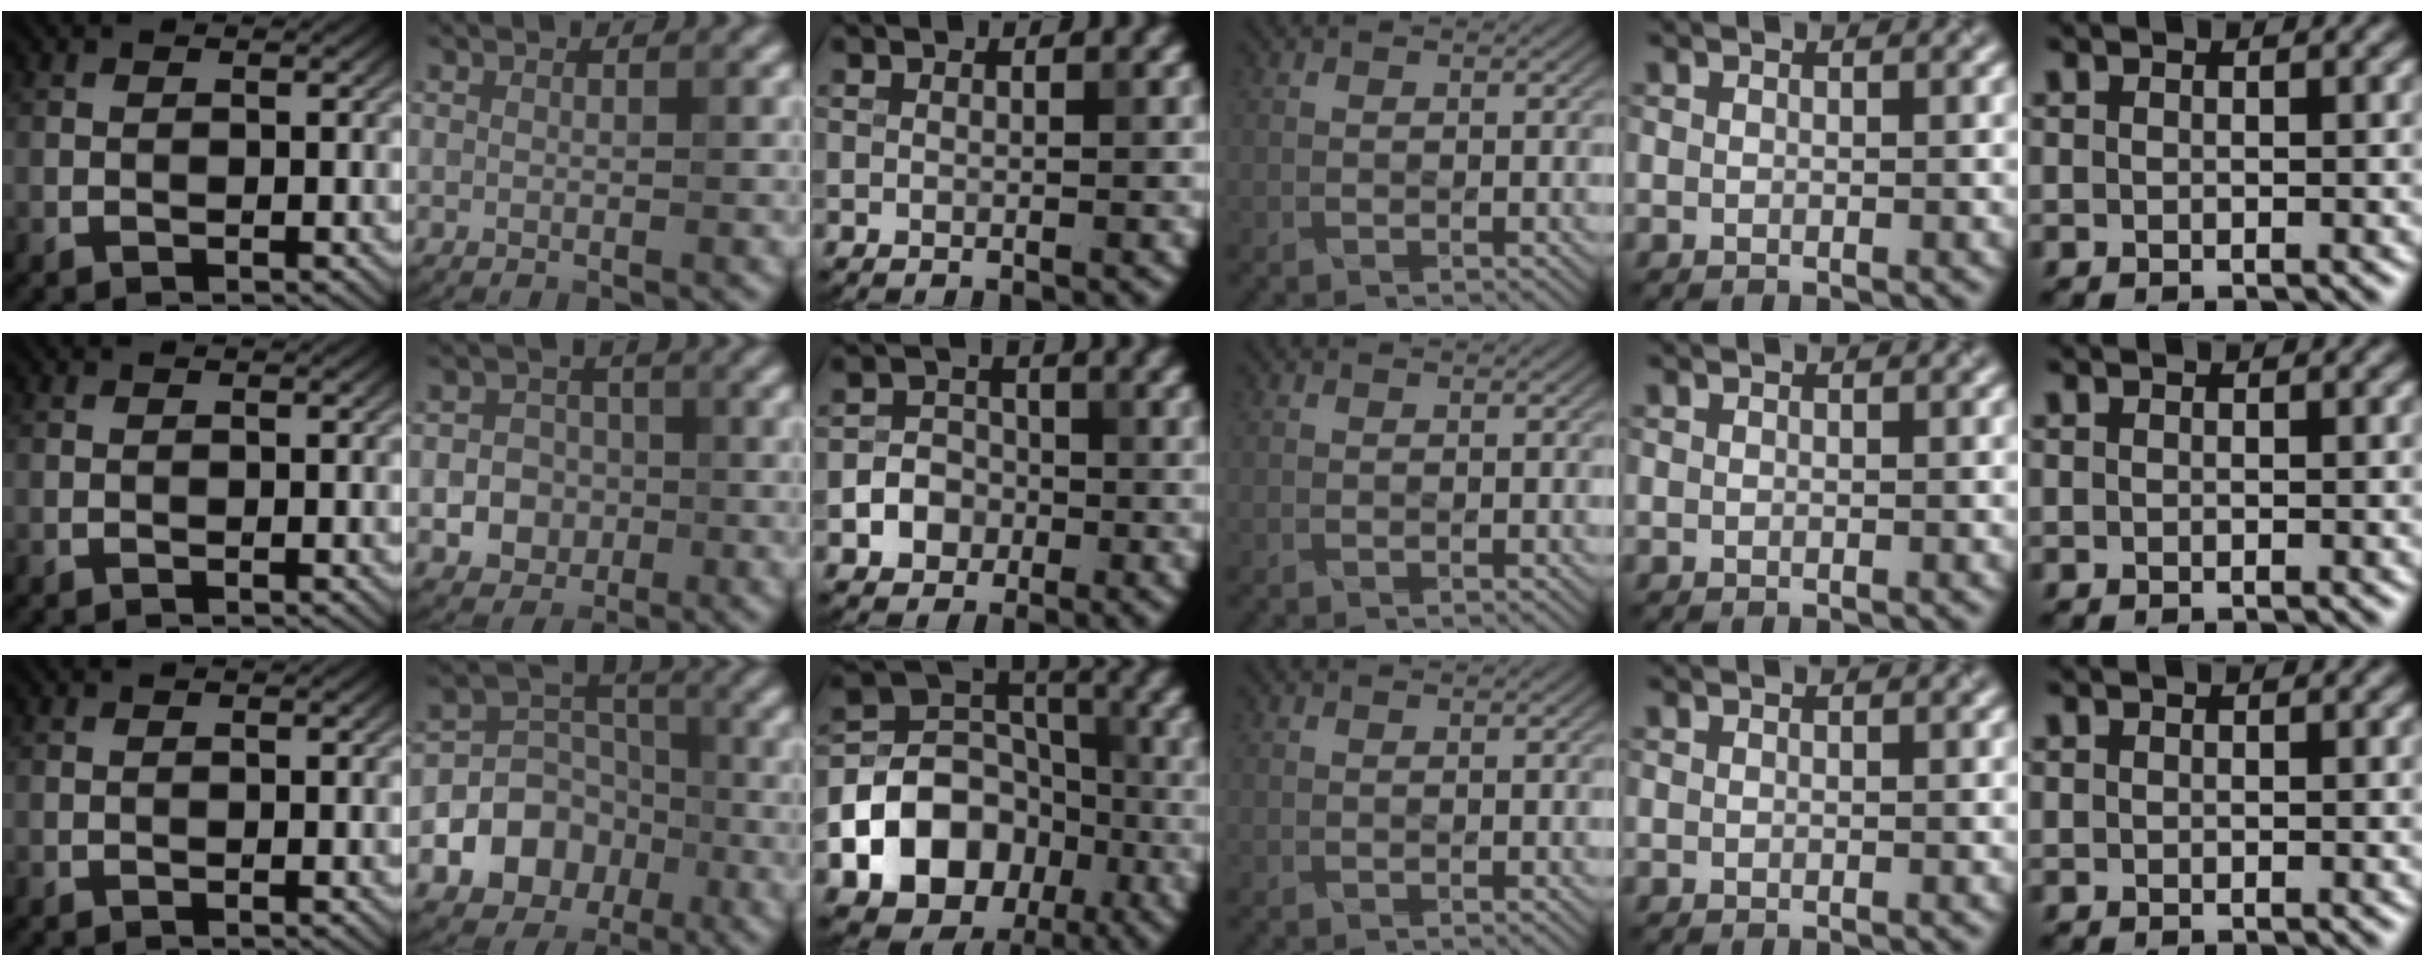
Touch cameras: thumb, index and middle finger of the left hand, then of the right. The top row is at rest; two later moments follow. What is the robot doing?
{"motion": "fold", "object": "origami paper"}